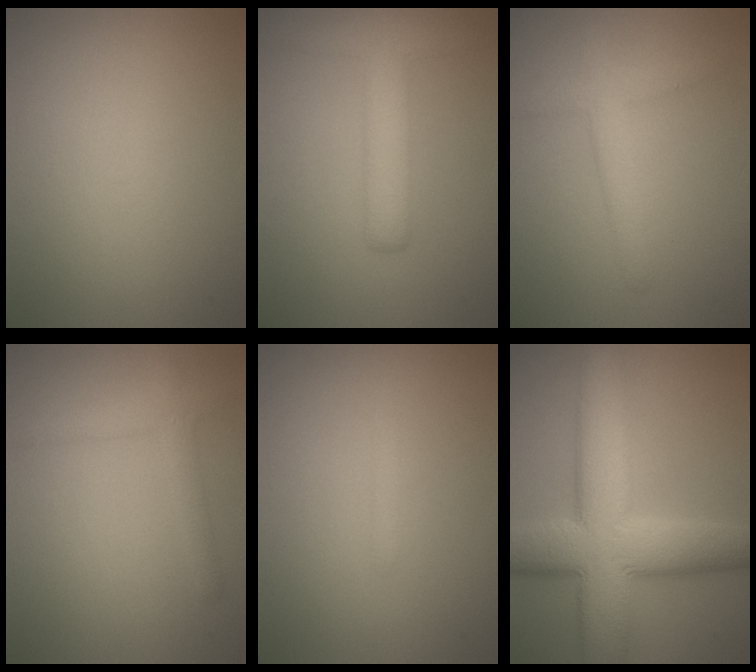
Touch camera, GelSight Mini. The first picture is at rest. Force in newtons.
{"total": 4.4, "press": 4.4, "slide": 0.1}
{"total": 2.7, "press": 2.7, "slide": 0.2}
{"total": 2.2, "press": 2.2, "slide": 0.0}
{"total": 0.7, "press": 0.7, "slide": 0.1}
{"total": 11.1, "press": 11.1, "slide": 0.4}